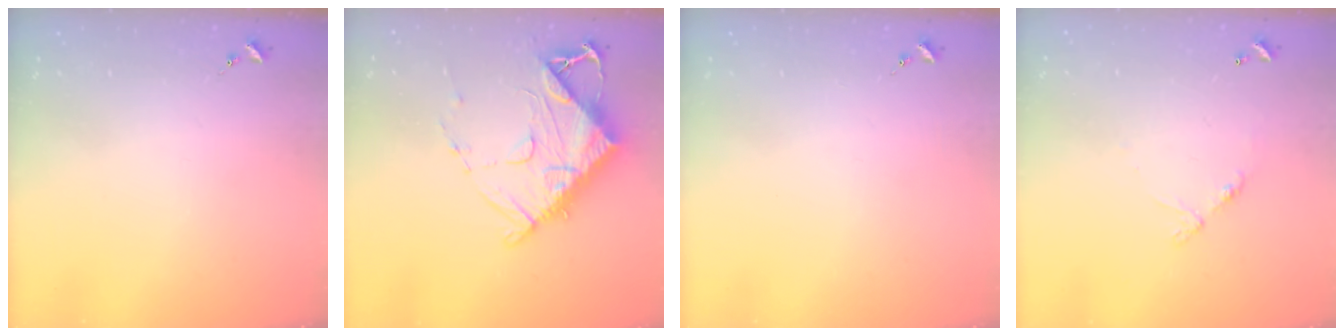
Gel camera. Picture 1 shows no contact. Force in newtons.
{"total": 13.6, "press": 13.6, "slide": 0.8}
{"total": 0.0}
{"total": 6.8, "press": 6.8, "slide": 0.5}